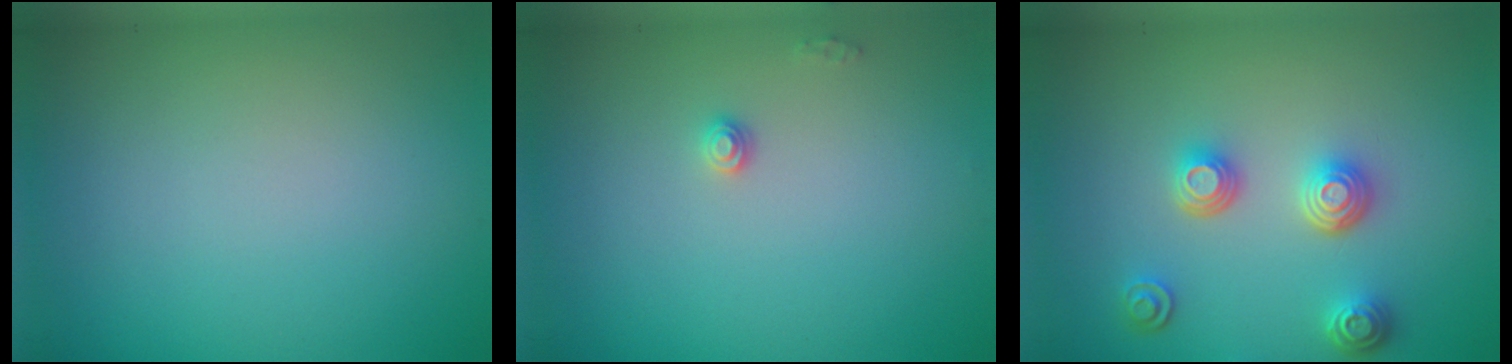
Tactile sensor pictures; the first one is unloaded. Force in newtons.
{"total": 0.9, "press": 0.9, "slide": 0.1}
{"total": 3.6, "press": 3.0, "slide": 2.0}